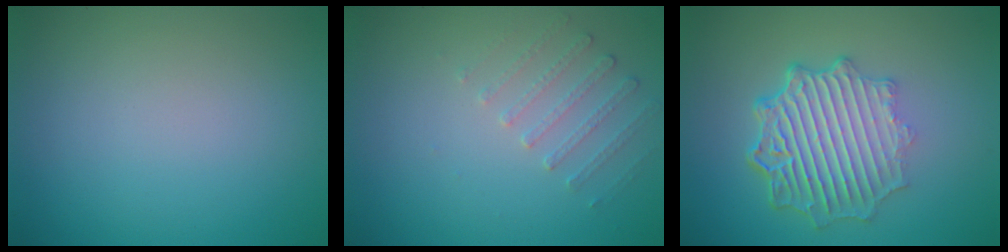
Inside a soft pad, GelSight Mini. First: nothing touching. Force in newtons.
{"total": 1.5, "press": 1.0, "slide": 1.1}
{"total": 7.3, "press": 5.2, "slide": 5.1}